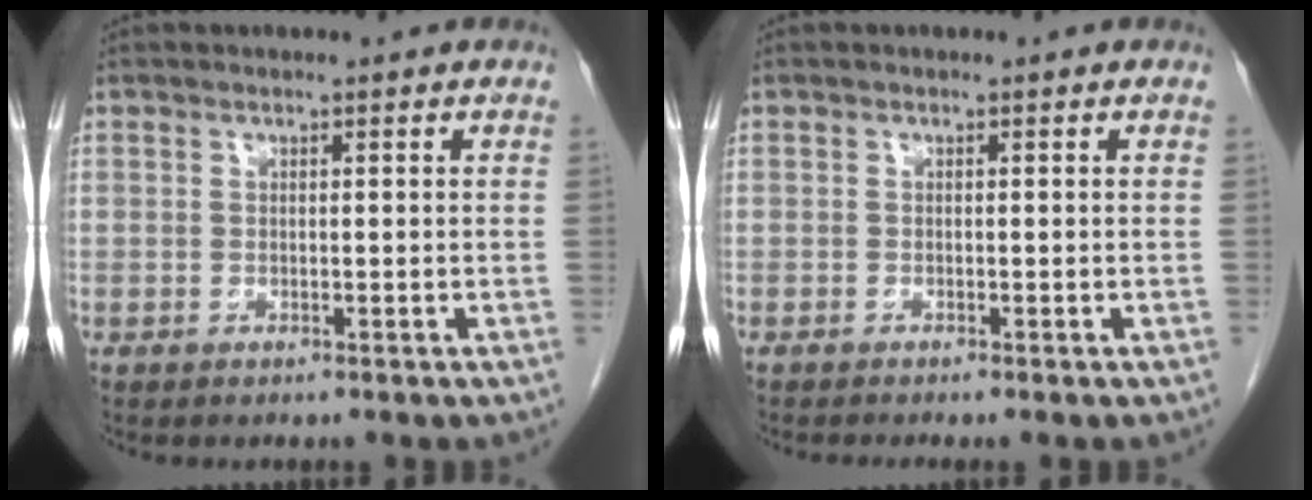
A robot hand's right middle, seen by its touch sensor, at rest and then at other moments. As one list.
[{"total": 1.0, "force": [-0.8, -0.3, 0.5], "torque": [-0.006, 0.001, -0.014]}]